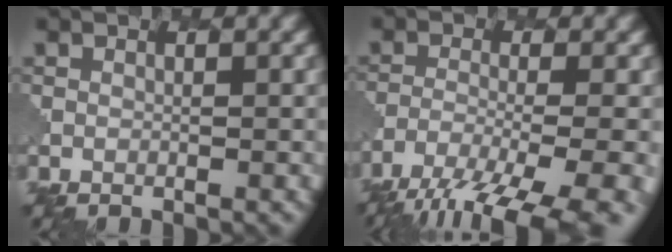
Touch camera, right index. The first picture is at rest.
{"total": 11.3, "force": [-8.6, 3.1, 6.6], "torque": [-0.122, -0.036, -0.122]}